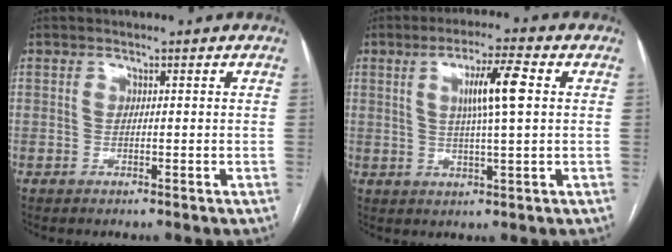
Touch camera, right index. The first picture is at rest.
{"total": 7.7, "force": [1.7, 0.2, 7.5], "torque": [-0.133, 0.005, 0.029]}